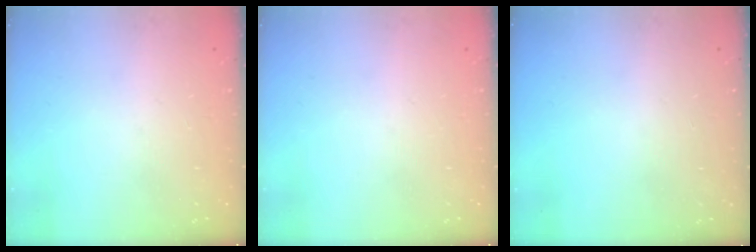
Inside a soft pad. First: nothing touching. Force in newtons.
{"total": 0.0}
{"total": 0.0}